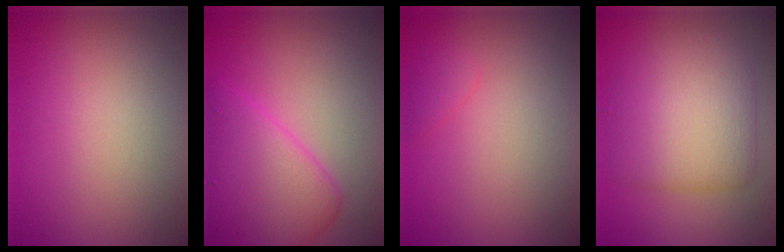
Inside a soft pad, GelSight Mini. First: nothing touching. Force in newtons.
{"total": 6.0, "press": 6.0, "slide": 0.2}
{"total": 0.9, "press": 0.9, "slide": 0.0}
{"total": 6.2, "press": 6.2, "slide": 0.2}